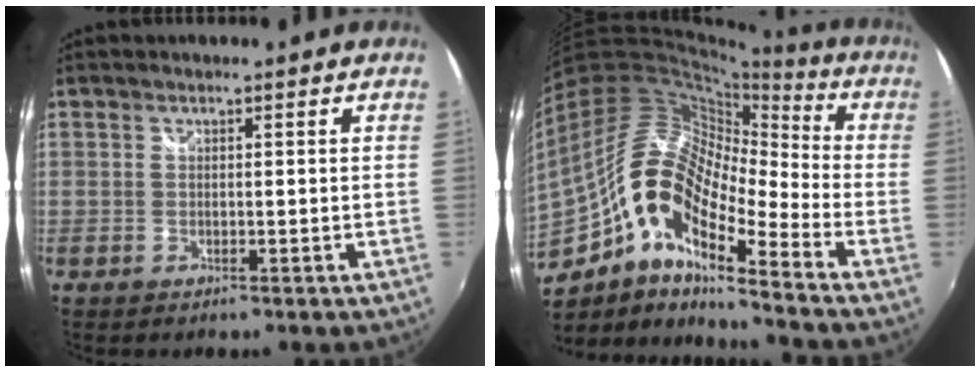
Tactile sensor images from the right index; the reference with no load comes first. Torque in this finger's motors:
{"motor_torque": [1.15, -0.99, 1.05, 0.21]}